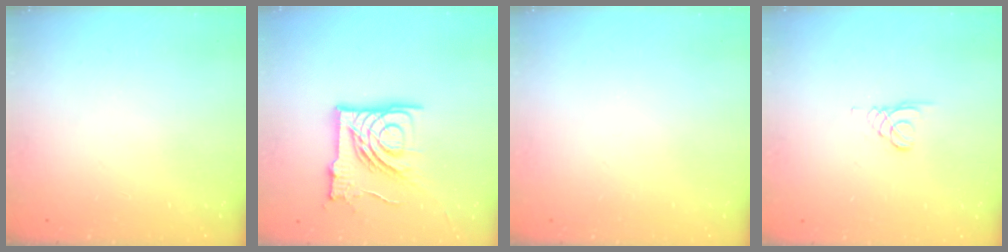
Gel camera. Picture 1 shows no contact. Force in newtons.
{"total": 15.9, "press": 15.9, "slide": 1.7}
{"total": 0.0}
{"total": 1.5, "press": 1.5, "slide": 0.1}